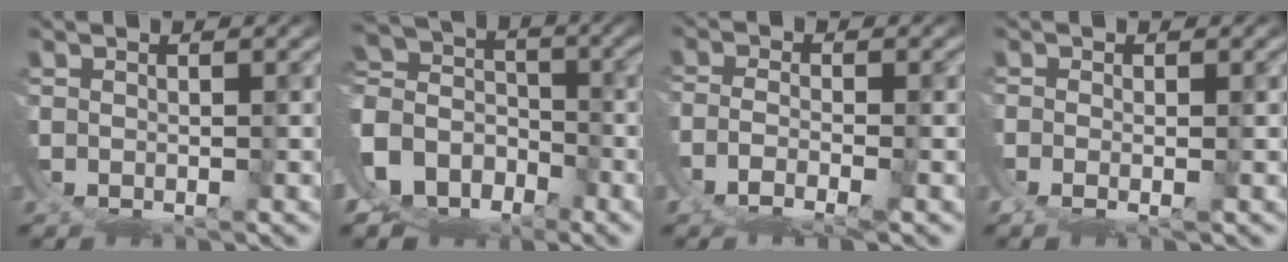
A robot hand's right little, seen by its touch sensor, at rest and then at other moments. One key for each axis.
{"total": 10.5, "fx": -0.7, "fy": 9.8, "fz": 3.6, "tx": -0.086, "ty": -0.032, "tz": -0.021}
{"total": 2.5, "fx": -1.1, "fy": 0.5, "fz": 2.2, "tx": -0.046, "ty": -0.011, "tz": -0.011}
{"total": 1.4, "fx": 0.2, "fy": -0.9, "fz": 1.1, "tx": -0.019, "ty": -0.005, "tz": 0.006}